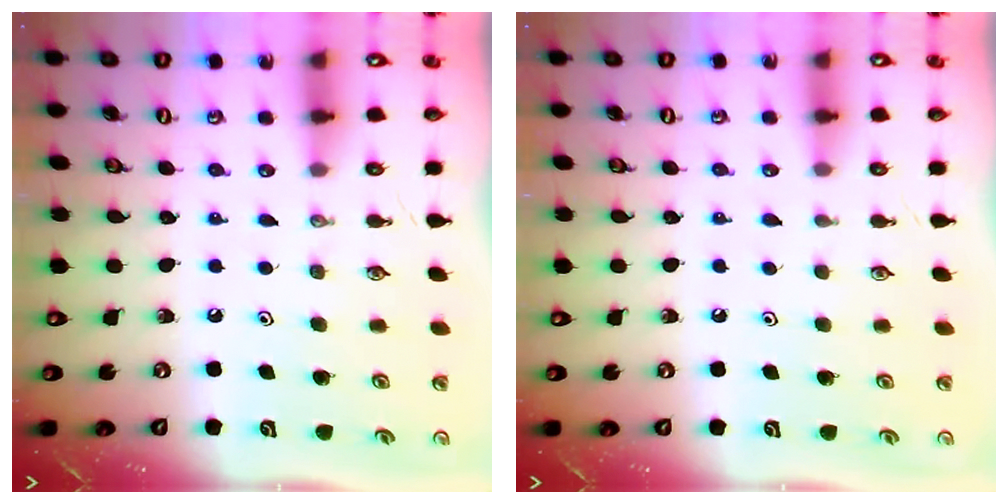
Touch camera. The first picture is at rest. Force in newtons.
{"total": 0.6, "press": 0.6, "slide": 0.1}